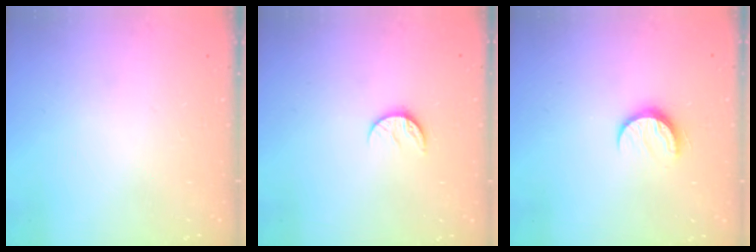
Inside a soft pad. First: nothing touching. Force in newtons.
{"total": 7.1, "press": 7.0, "slide": 0.7}
{"total": 7.3, "press": 7.2, "slide": 0.7}